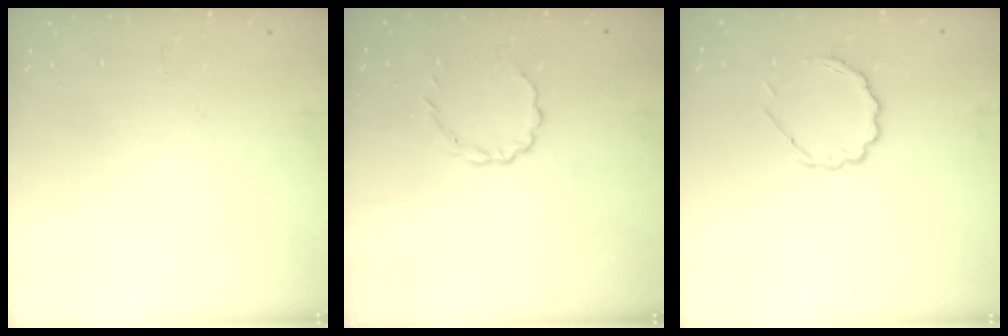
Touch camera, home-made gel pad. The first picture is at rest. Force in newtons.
{"total": 2.8, "press": 2.6, "slide": 1.1}
{"total": 5.0, "press": 4.9, "slide": 1.0}